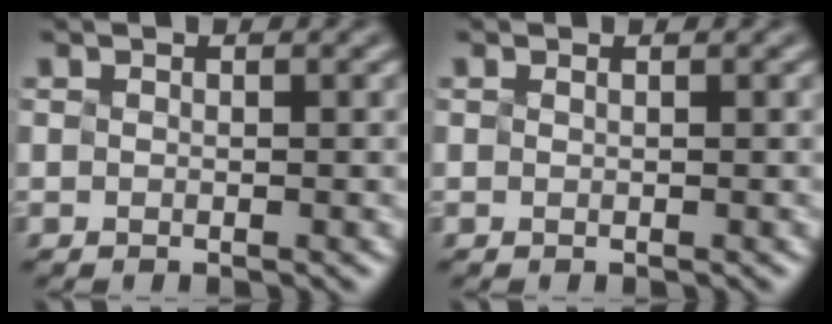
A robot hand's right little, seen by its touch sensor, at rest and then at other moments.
{"total": 0.8, "force": [0.3, 0.5, 0.5], "torque": [0.003, 0.009, -0.002]}